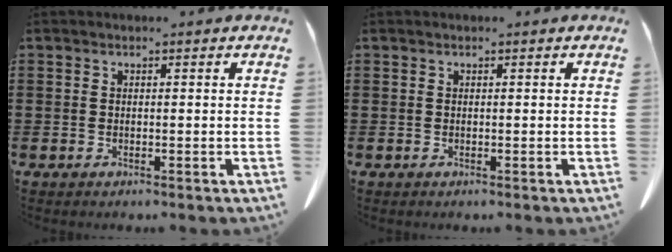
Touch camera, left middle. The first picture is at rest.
{"total": 0.0}